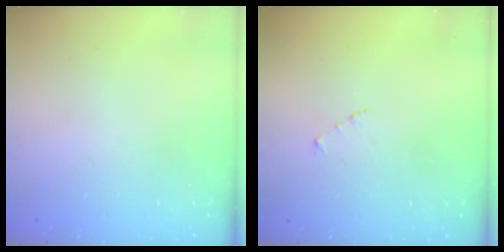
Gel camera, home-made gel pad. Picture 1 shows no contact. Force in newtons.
{"total": 3.0, "press": 3.0, "slide": 0.3}